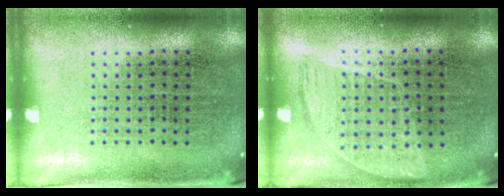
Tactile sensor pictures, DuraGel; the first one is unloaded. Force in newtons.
{"total": 1.0, "press": 0.8, "slide": 0.5}